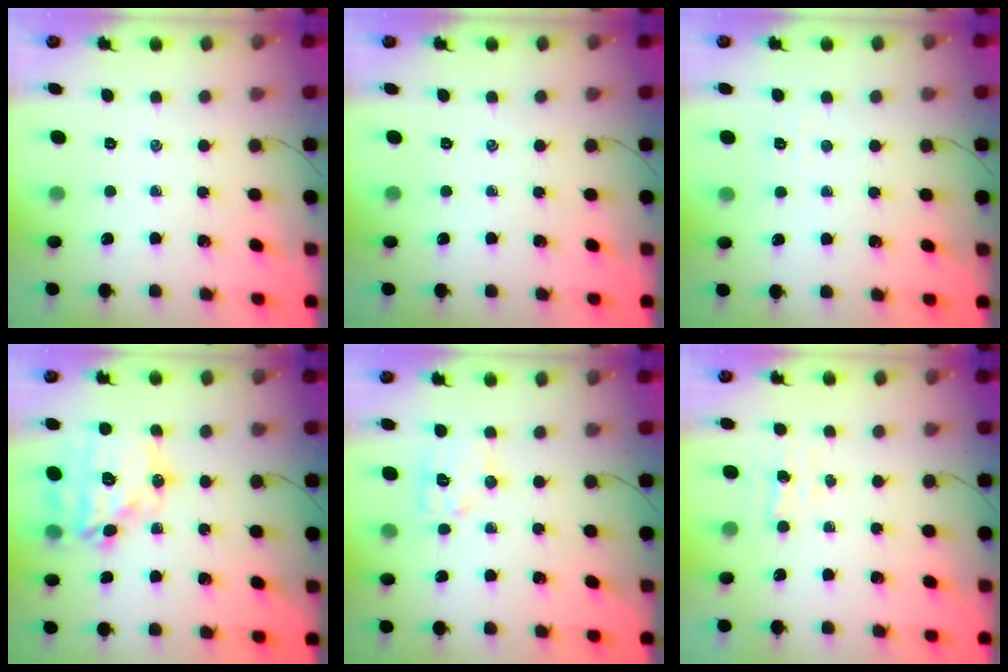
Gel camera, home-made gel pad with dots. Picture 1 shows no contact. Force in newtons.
{"total": 0.0}
{"total": 1.8, "press": 1.7, "slide": 0.5}
{"total": 18.1, "press": 17.9, "slide": 2.5}
{"total": 8.0, "press": 8.0, "slide": 0.3}
{"total": 3.5, "press": 3.4, "slide": 0.9}